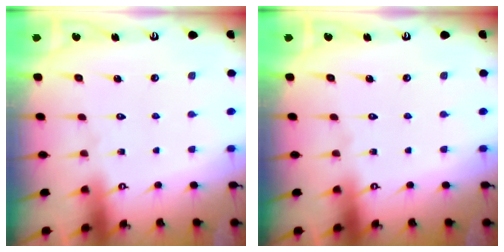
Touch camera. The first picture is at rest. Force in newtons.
{"total": 0.0}